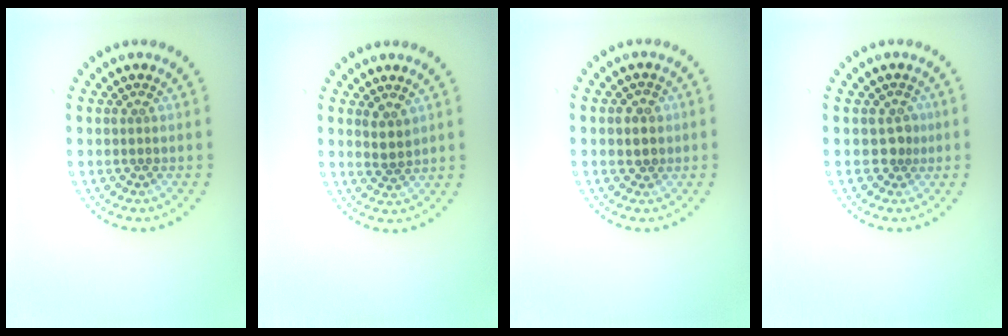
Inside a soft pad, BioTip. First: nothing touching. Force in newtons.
{"total": 1.5, "press": 1.0, "slide": 1.1}
{"total": 1.5, "press": 1.4, "slide": 0.5}
{"total": 1.7, "press": 1.3, "slide": 1.1}